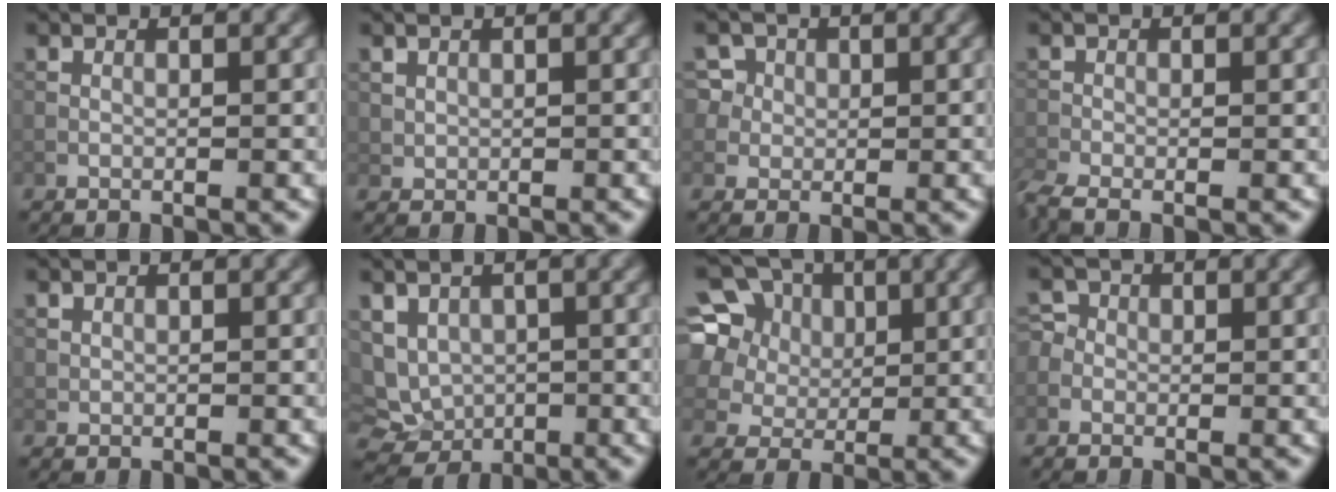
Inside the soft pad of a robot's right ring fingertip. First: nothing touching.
{"total": 0.9, "force": [0.4, 0.7, 0.1], "torque": [-0.003, -0.004, 0.014]}
{"total": 5.7, "force": [2.0, 5.0, 2.0], "torque": [-0.037, 0.026, 0.022]}
{"total": 3.2, "force": [-2.4, 1.1, 1.8], "torque": [-0.039, -0.013, -0.057]}
{"total": 0.5, "force": [0.3, 0.4, 0.0], "torque": [0.001, -0.003, 0.009]}
{"total": 6.1, "force": [0.1, 5.1, 3.2], "torque": [-0.054, 0.003, 0.002]}
{"total": 13.1, "force": [5.0, 10.2, 6.5], "torque": [-0.163, 0.031, 0.087]}
{"total": 2.7, "force": [-0.3, 2.6, 0.7], "torque": [-0.003, 0.012, -0.028]}